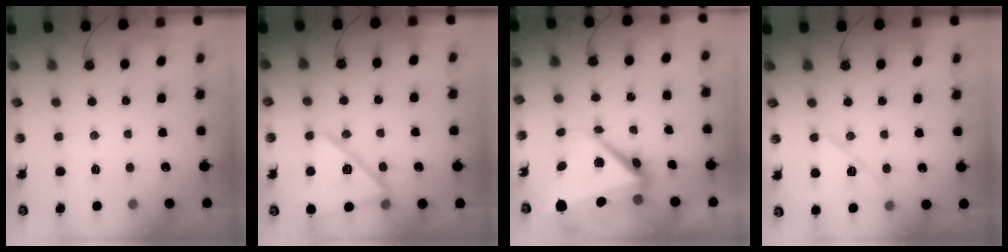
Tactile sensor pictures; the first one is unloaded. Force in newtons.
{"total": 16.9, "press": 16.9, "slide": 0.6}
{"total": 13.1, "press": 13.0, "slide": 1.5}
{"total": 11.1, "press": 11.0, "slide": 1.7}